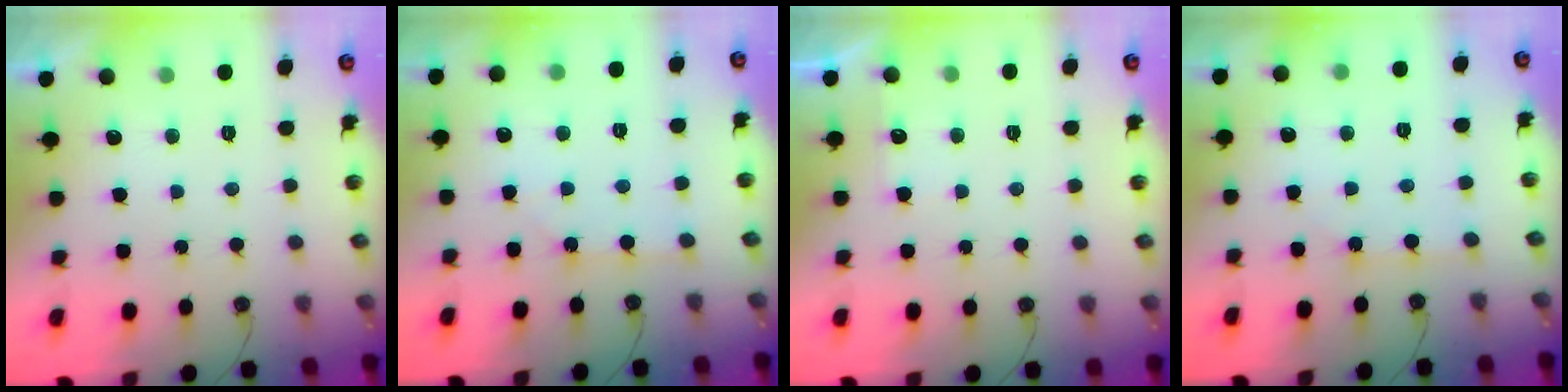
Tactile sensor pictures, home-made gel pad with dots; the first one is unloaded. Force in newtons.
{"total": 1.7, "press": 1.6, "slide": 0.3}
{"total": 4.3, "press": 4.2, "slide": 0.5}
{"total": 2.9, "press": 2.9, "slide": 0.3}